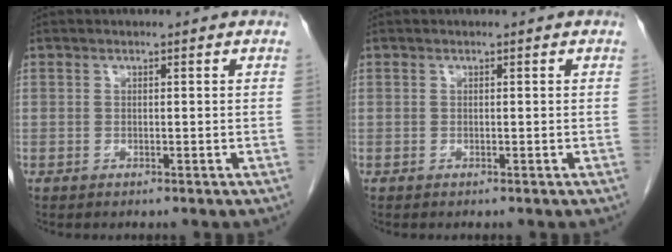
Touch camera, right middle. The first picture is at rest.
{"total": 0.0}